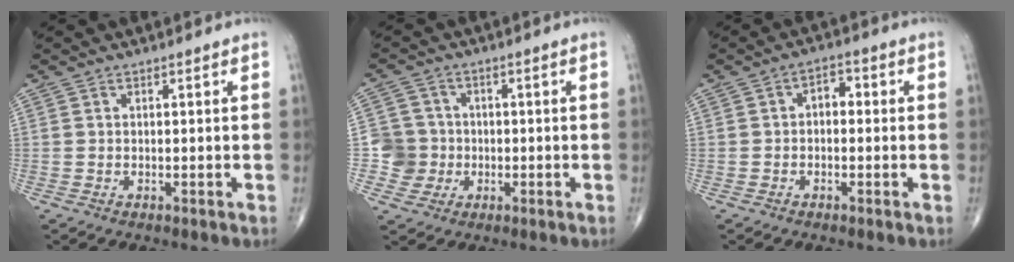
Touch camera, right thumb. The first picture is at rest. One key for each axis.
{"total": 5.8, "fx": -0.9, "fy": 5.7, "fz": 0.2, "tx": 0.031, "ty": 0.014, "tz": -0.022}
{"total": 3.4, "fx": 0.0, "fy": 2.2, "fz": 2.6, "tx": -0.019, "ty": 0.014, "tz": -0.010}